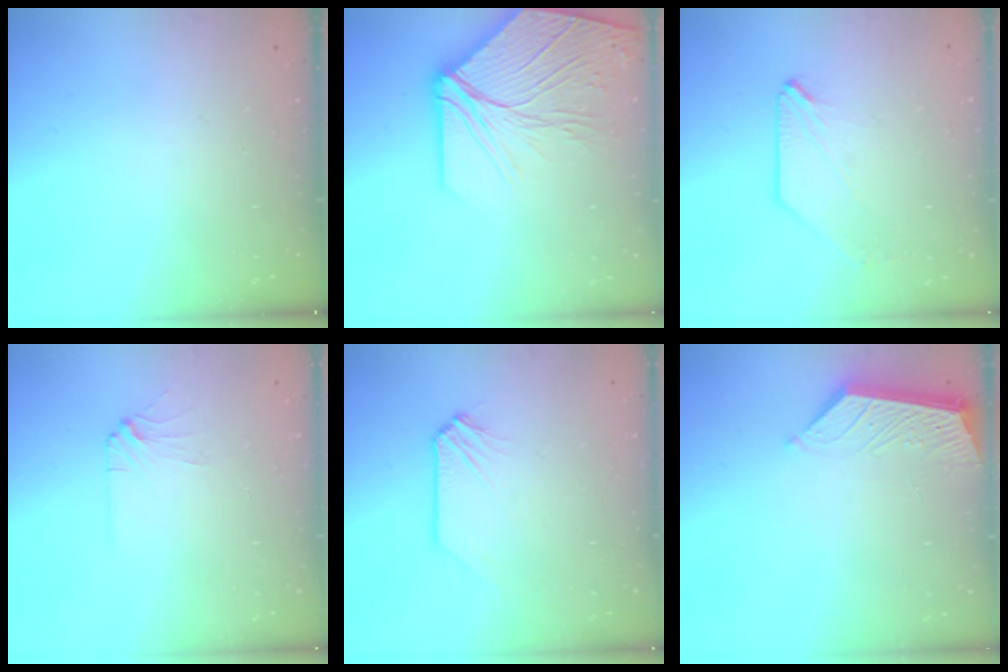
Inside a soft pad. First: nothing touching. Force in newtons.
{"total": 16.7, "press": 16.6, "slide": 1.7}
{"total": 0.0}
{"total": 2.9, "press": 2.8, "slide": 0.5}
{"total": 0.0}
{"total": 5.3, "press": 5.3, "slide": 0.2}